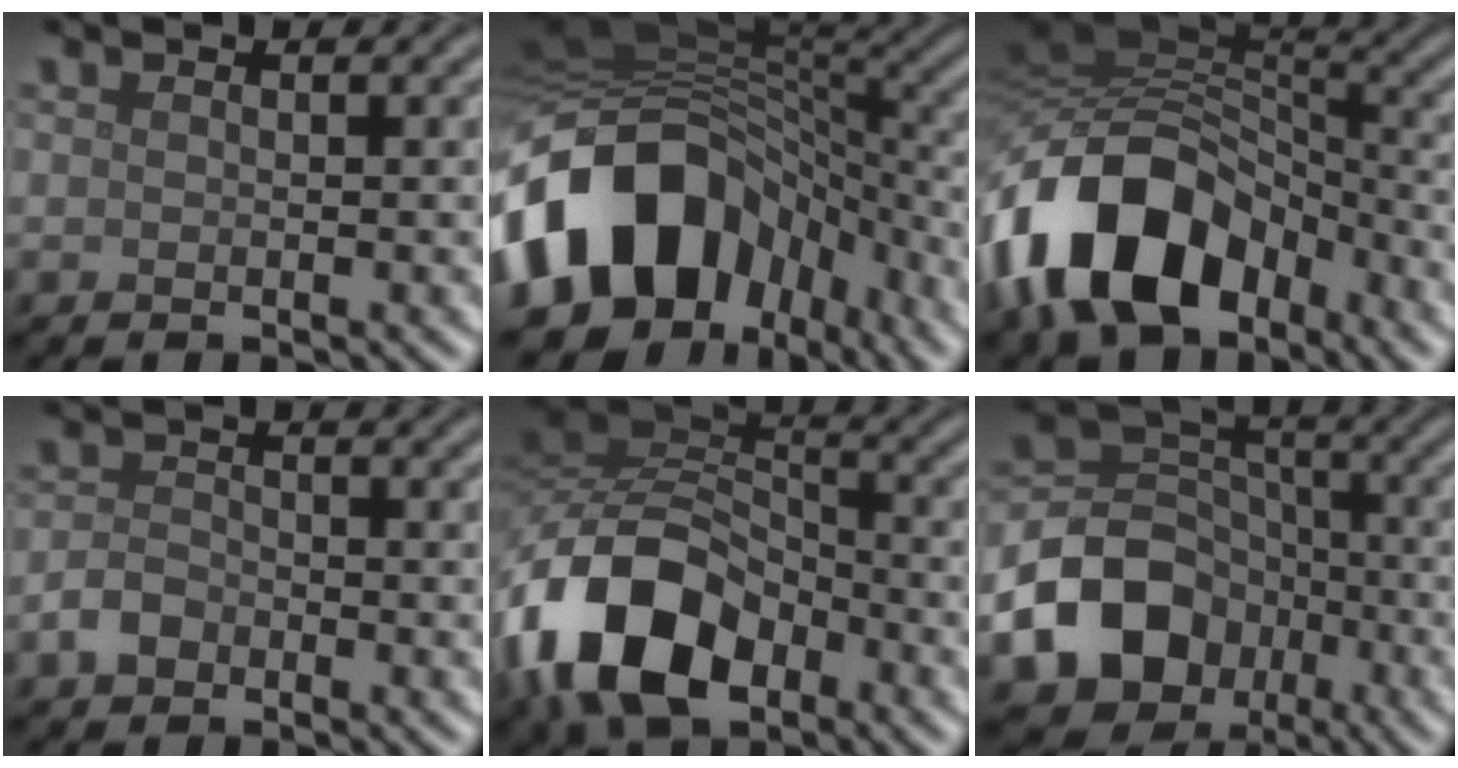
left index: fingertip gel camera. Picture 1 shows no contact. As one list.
[{"total": 14.9, "force": [-6.1, 10.4, 8.6], "torque": [-0.163, 0.011, -0.111]}, {"total": 14.5, "force": [-6.4, 9.2, 9.1], "torque": [-0.189, 0.002, -0.124]}, {"total": 2.0, "force": [-1.3, 1.3, 0.9], "torque": [-0.013, 0.003, -0.031]}, {"total": 11.9, "force": [-5.9, 7.2, 7.5], "torque": [-0.154, -0.005, -0.123]}, {"total": 11.7, "force": [-5.2, 9.1, 5.1], "torque": [-0.109, -0.008, -0.100]}]